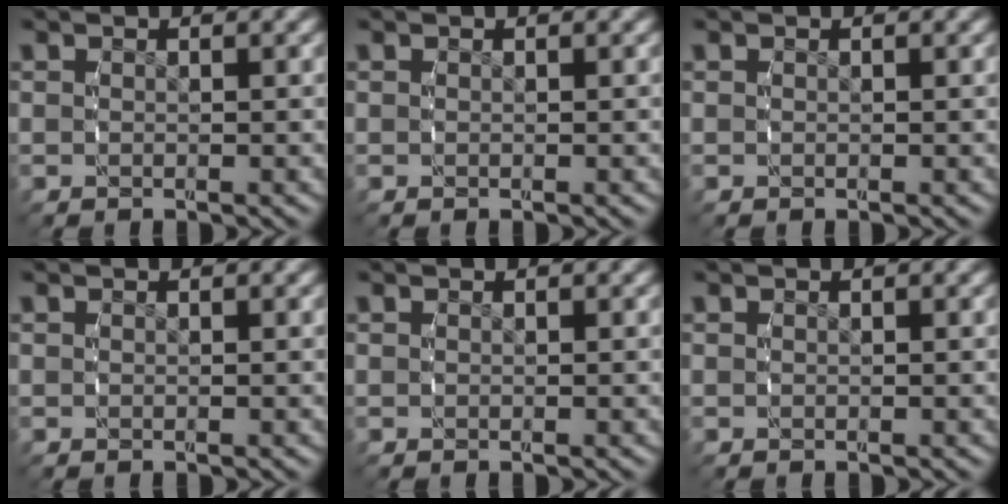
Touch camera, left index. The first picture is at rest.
{"total": 0.0}
{"total": 0.0}
{"total": 0.0}
{"total": 0.0}
{"total": 0.0}